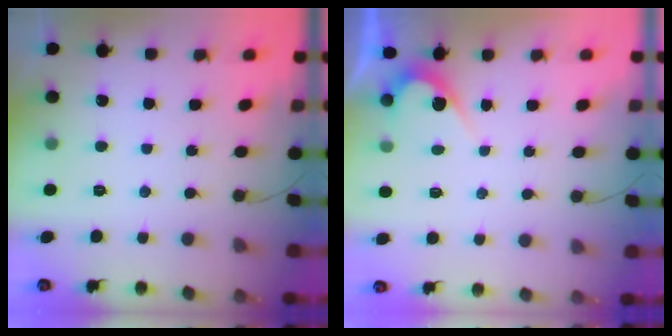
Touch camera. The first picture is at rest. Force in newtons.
{"total": 3.8, "press": 3.8, "slide": 0.2}